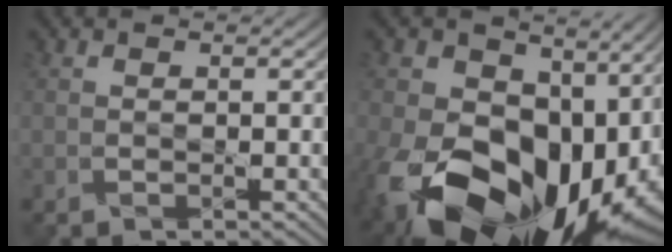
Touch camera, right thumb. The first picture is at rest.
{"total": 21.7, "force": [-5.4, 15.2, 14.4], "torque": [-0.299, -0.073, -0.064]}